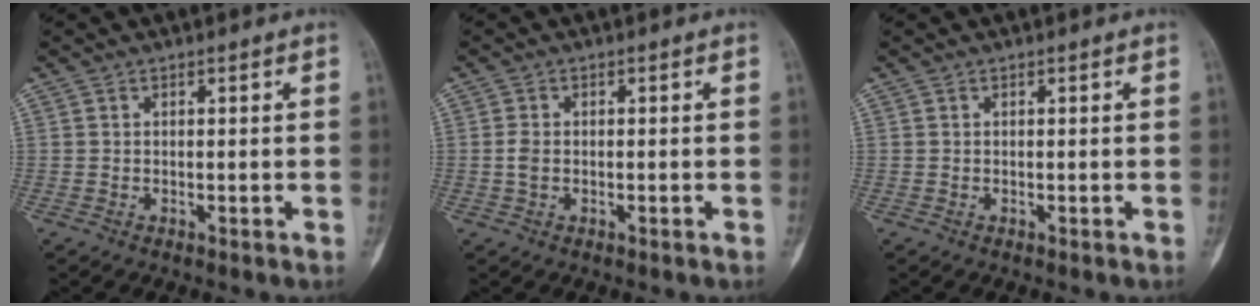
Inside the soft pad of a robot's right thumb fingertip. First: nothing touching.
{"total": 1.9, "force": [-0.3, 1.2, 1.5], "torque": [-0.038, 0.005, -0.009]}
{"total": 0.0}